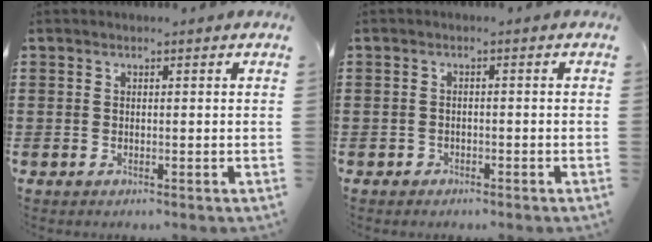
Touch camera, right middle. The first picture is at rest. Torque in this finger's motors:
{"motor_torque": [-0.06, 0.09, -0.03, -0.01]}